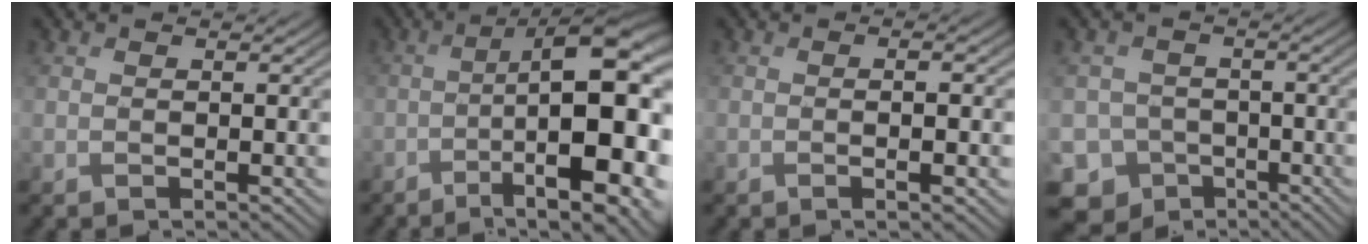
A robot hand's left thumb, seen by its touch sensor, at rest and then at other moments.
{"total": 17.8, "force": [-4.9, 5.6, 16.2], "torque": [-0.209, -0.003, -0.060]}
{"total": 2.9, "force": [-0.4, 0.6, 2.8], "torque": [-0.048, 0.002, -0.009]}
{"total": 9.2, "force": [-5.7, 7.1, 1.6], "torque": [-0.043, -0.022, -0.100]}